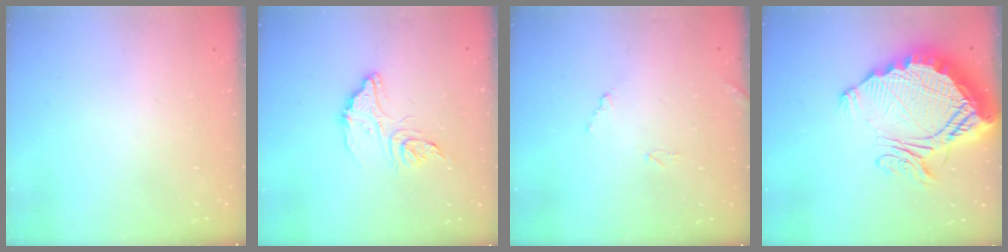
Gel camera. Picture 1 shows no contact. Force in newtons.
{"total": 13.1, "press": 13.1, "slide": 0.5}
{"total": 9.4, "press": 9.4, "slide": 0.4}
{"total": 22.0, "press": 21.9, "slide": 1.7}